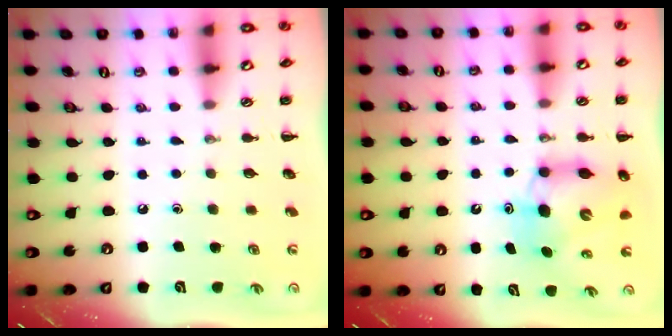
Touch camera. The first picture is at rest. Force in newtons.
{"total": 7.5, "press": 7.2, "slide": 1.9}